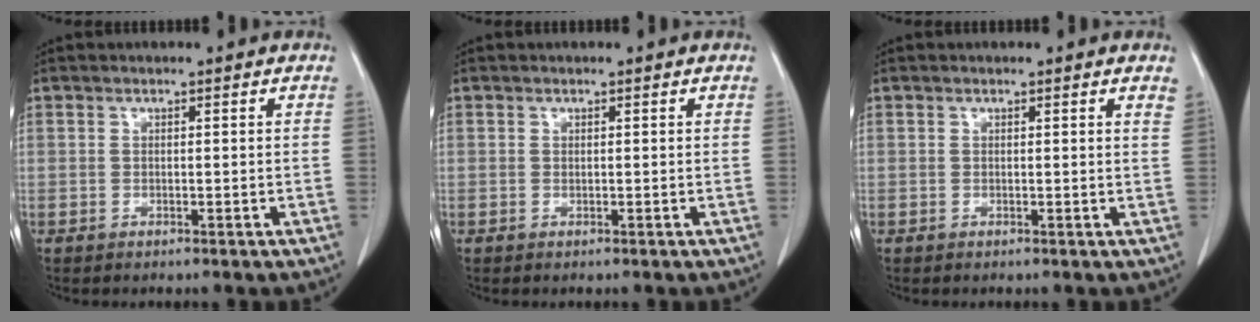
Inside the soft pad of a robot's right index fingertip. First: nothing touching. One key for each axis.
{"total": 0.0}
{"total": 1.2, "fx": 1.0, "fy": 0.0, "fz": 0.6, "tx": -0.010, "ty": -0.003, "tz": 0.002}